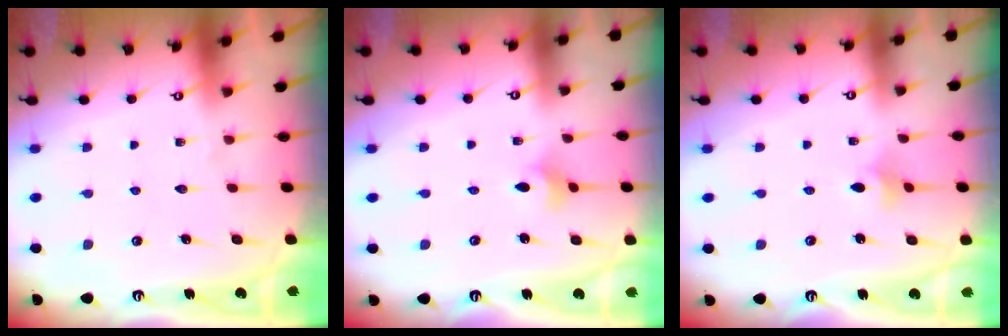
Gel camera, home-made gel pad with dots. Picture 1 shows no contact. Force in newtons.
{"total": 2.9, "press": 2.8, "slide": 0.6}
{"total": 2.9, "press": 2.8, "slide": 0.6}